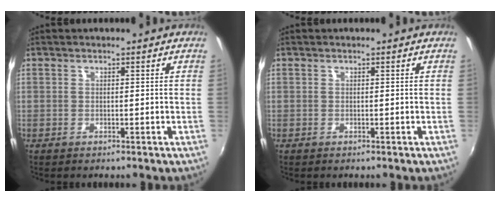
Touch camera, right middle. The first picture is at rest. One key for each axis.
{"total": 0.0}